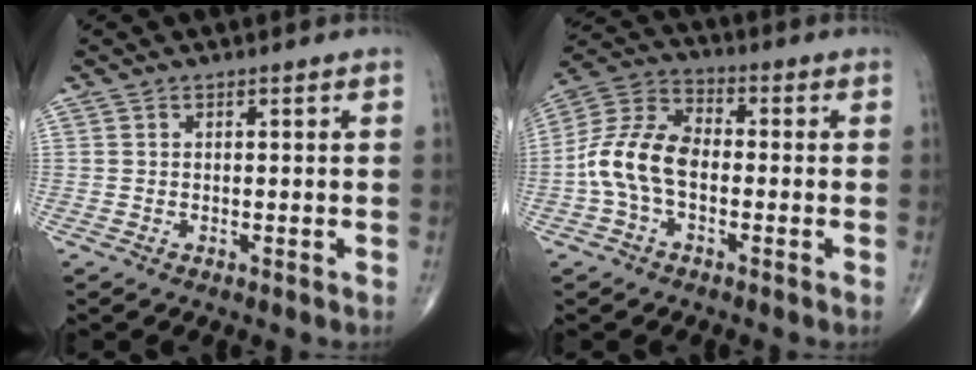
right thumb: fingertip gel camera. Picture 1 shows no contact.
{"total": 11.4, "force": [-2.1, 7.0, 8.7], "torque": [-0.171, 0.037, -0.051]}